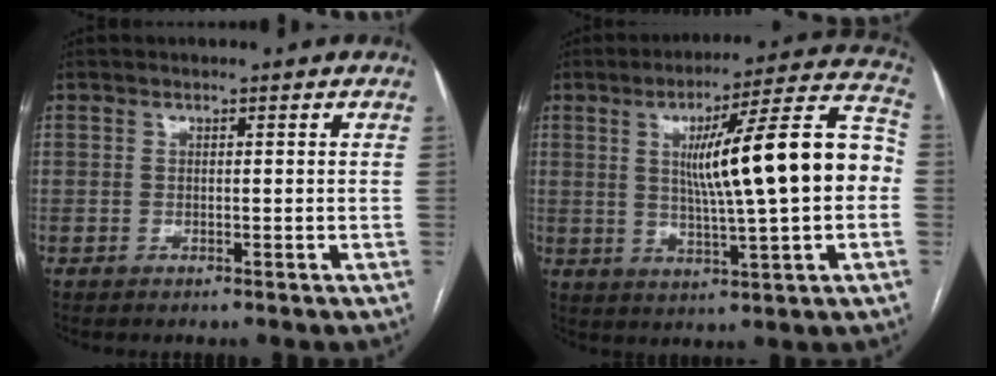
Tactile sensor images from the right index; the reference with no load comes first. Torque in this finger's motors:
{"motor_torque": [1.52, 0.53, 1.05, 0.21]}